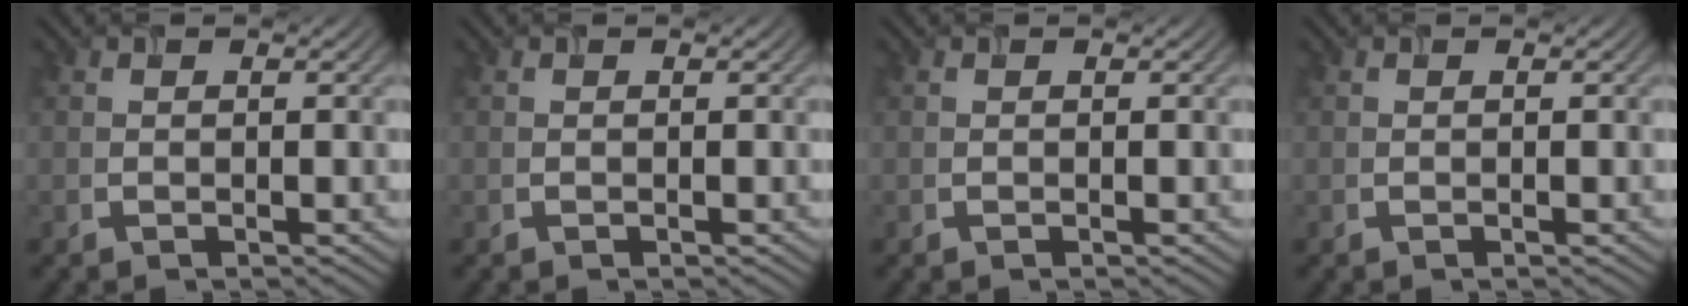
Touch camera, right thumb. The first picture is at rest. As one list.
[{"total": 0.0}, {"total": 0.0}, {"total": 0.0}]